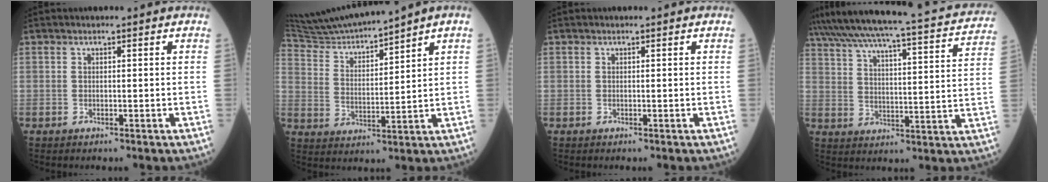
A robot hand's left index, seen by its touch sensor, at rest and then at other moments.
{"total": 10.7, "force": [10.1, -1.5, 3.4], "torque": [-0.068, 0.004, 0.199]}
{"total": 0.0}
{"total": 27.6, "force": [24.8, 2.4, 12.0], "torque": [-0.199, -0.019, 0.320]}